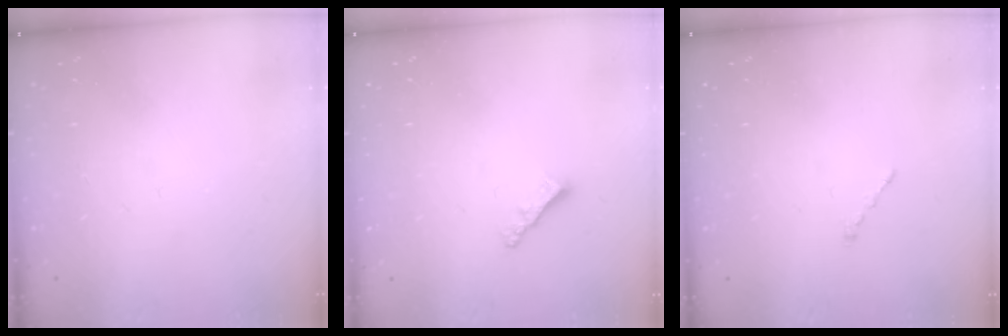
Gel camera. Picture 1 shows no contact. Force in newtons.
{"total": 2.9, "press": 2.9, "slide": 0.3}
{"total": 1.0, "press": 0.9, "slide": 0.3}